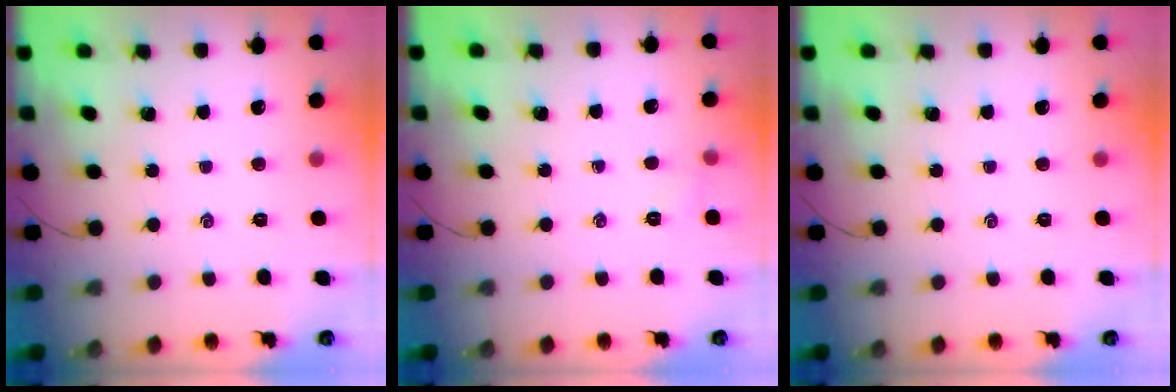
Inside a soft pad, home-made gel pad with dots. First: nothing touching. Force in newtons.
{"total": 3.2, "press": 3.1, "slide": 1.0}
{"total": 0.0}